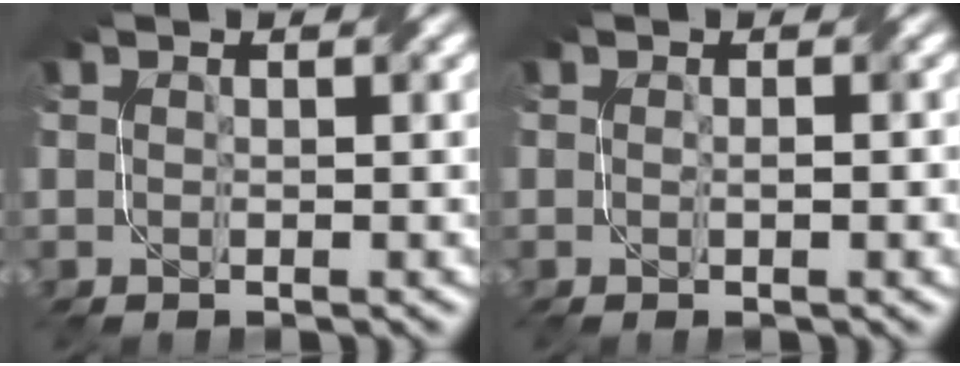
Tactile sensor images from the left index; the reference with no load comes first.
{"total": 1.4, "force": [-0.1, 0.1, 1.4], "torque": [-0.024, -0.001, -0.001]}